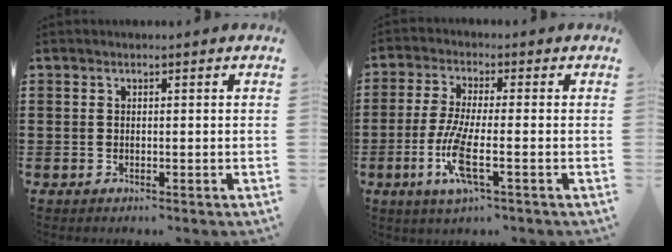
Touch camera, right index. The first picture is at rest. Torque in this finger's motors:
{"motor_torque": [1.92, -0.22, 0.84, 0.15]}